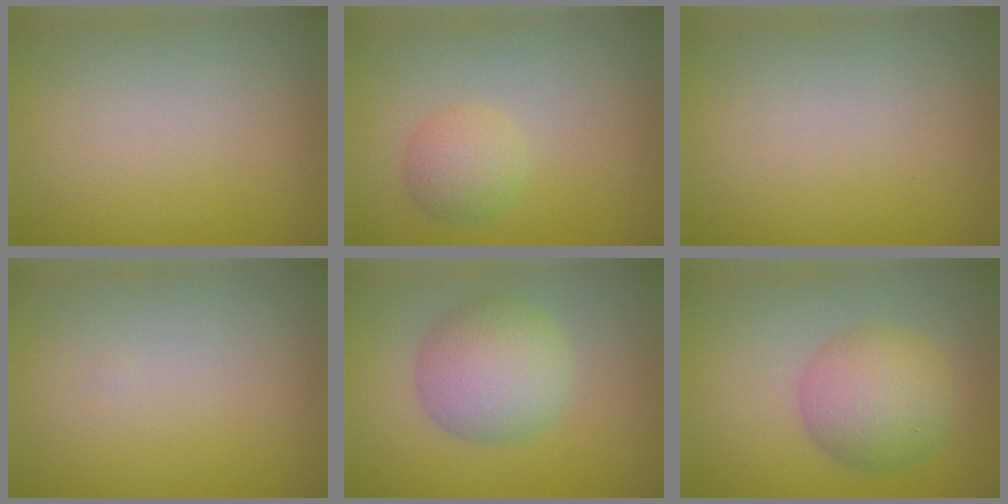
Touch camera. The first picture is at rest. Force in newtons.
{"total": 2.4, "press": 2.4, "slide": 0.1}
{"total": 0.0}
{"total": 0.0}
{"total": 5.8, "press": 5.8, "slide": 0.2}
{"total": 5.7, "press": 5.7, "slide": 0.1}